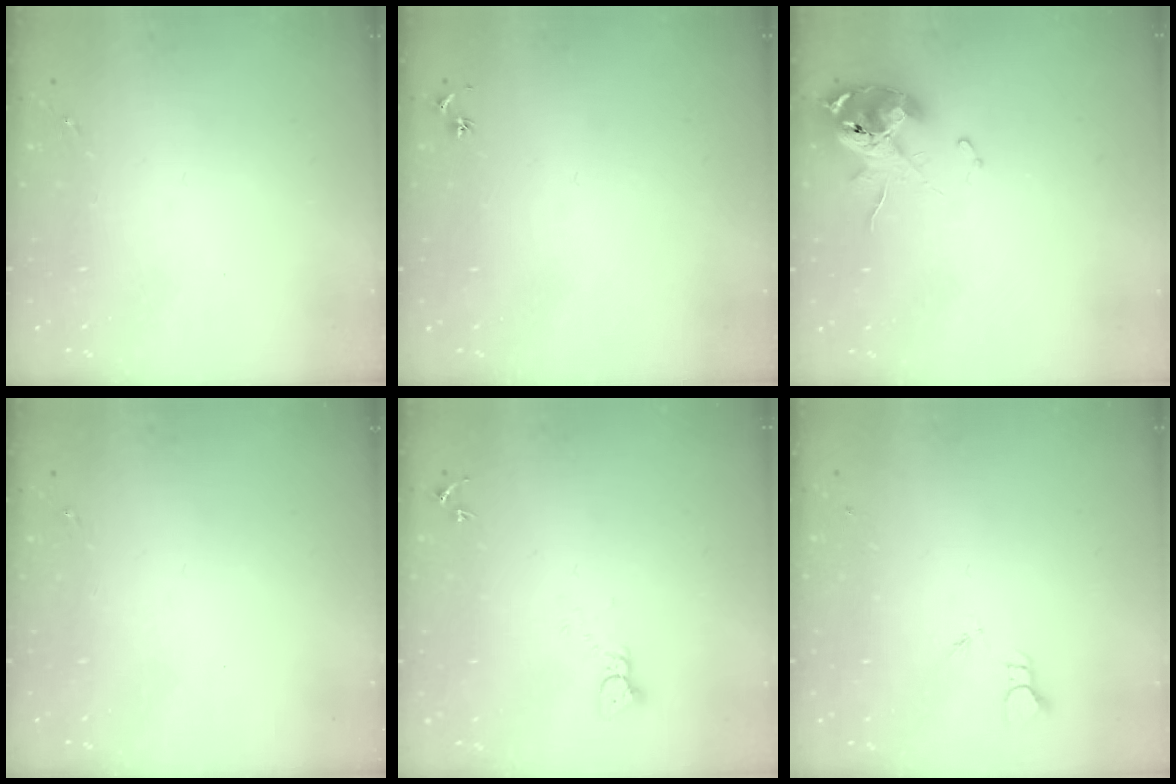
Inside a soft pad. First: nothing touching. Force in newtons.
{"total": 3.0, "press": 2.9, "slide": 0.3}
{"total": 11.9, "press": 11.8, "slide": 1.4}
{"total": 0.0}
{"total": 2.4, "press": 2.4, "slide": 0.2}
{"total": 1.9, "press": 1.9, "slide": 0.1}